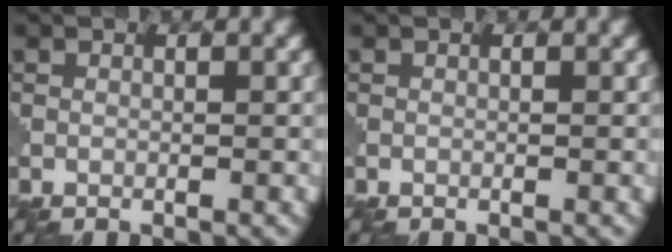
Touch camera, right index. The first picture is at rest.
{"total": 0.0}